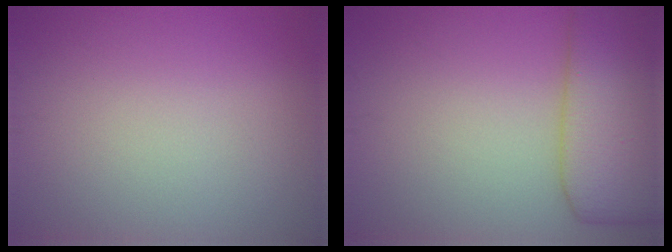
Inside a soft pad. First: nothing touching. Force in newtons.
{"total": 9.5, "press": 9.5, "slide": 0.3}